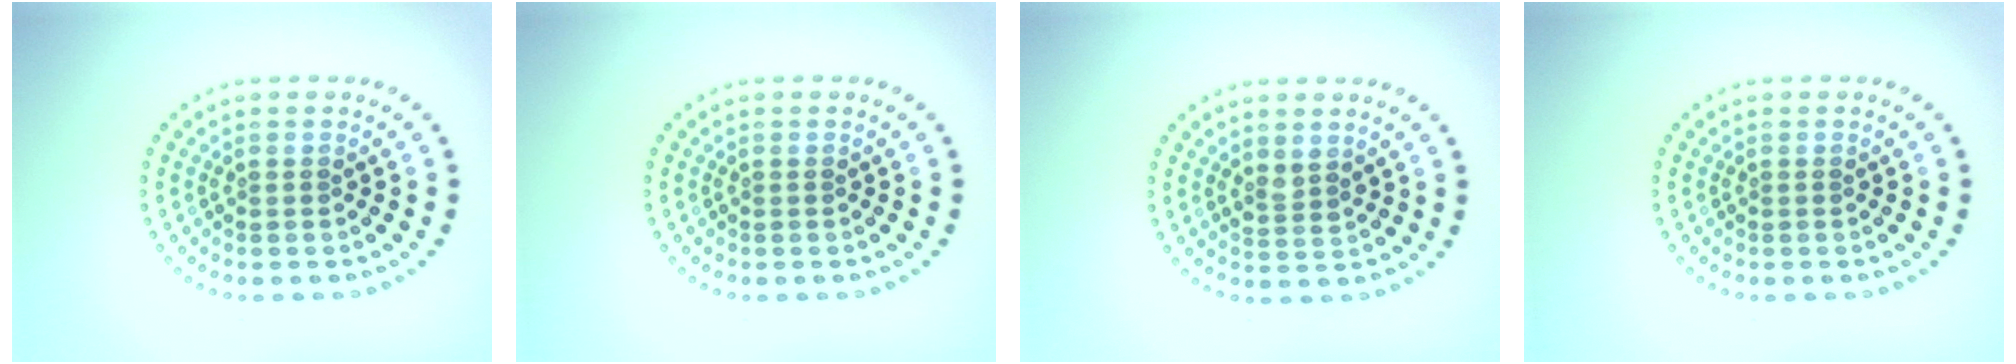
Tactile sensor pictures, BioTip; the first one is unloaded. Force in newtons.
{"total": 0.0}
{"total": 1.4, "press": 1.2, "slide": 0.8}
{"total": 0.0}